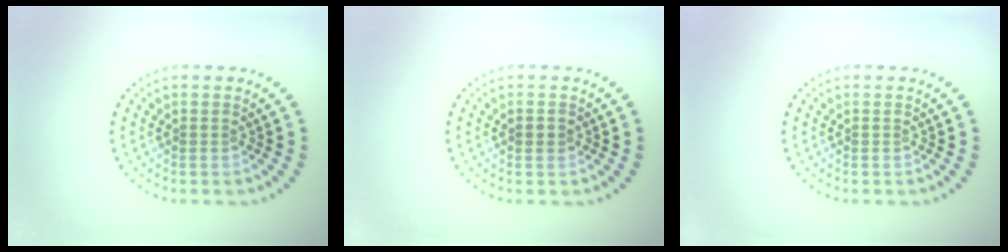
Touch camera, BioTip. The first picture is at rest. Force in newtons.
{"total": 1.2, "press": 1.1, "slide": 0.1}
{"total": 0.0}